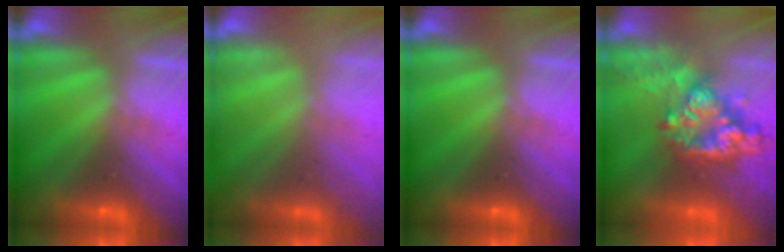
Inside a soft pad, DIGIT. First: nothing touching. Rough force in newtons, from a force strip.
{"total": 2.1}
{"total": 0.0}
{"total": 9.1}